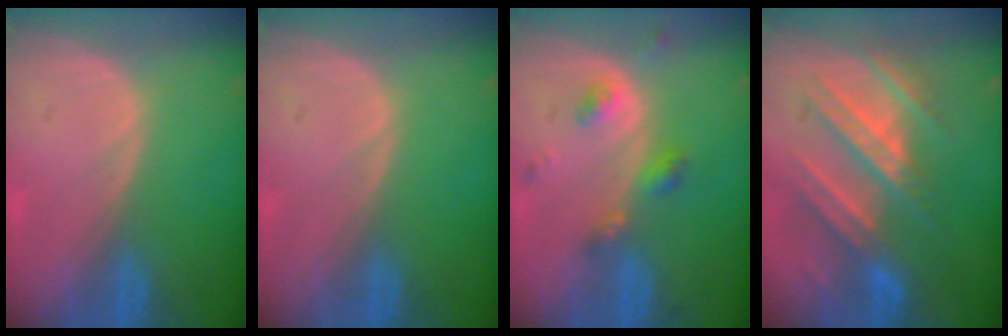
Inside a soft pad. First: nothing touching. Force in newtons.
{"total": 0.0}
{"total": 4.6, "press": 4.1, "slide": 2.0}
{"total": 9.3, "press": 9.2, "slide": 1.5}